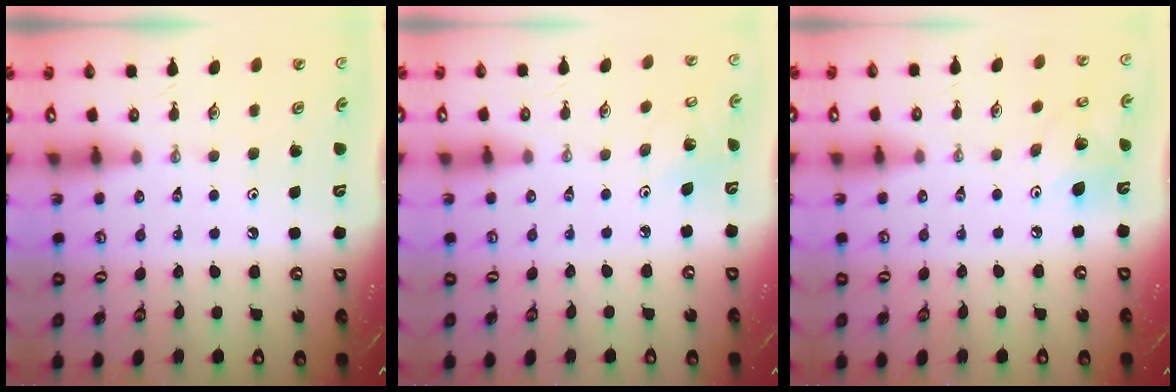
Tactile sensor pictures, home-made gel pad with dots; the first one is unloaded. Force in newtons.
{"total": 3.7, "press": 3.7, "slide": 0.1}
{"total": 10.1, "press": 9.9, "slide": 1.8}